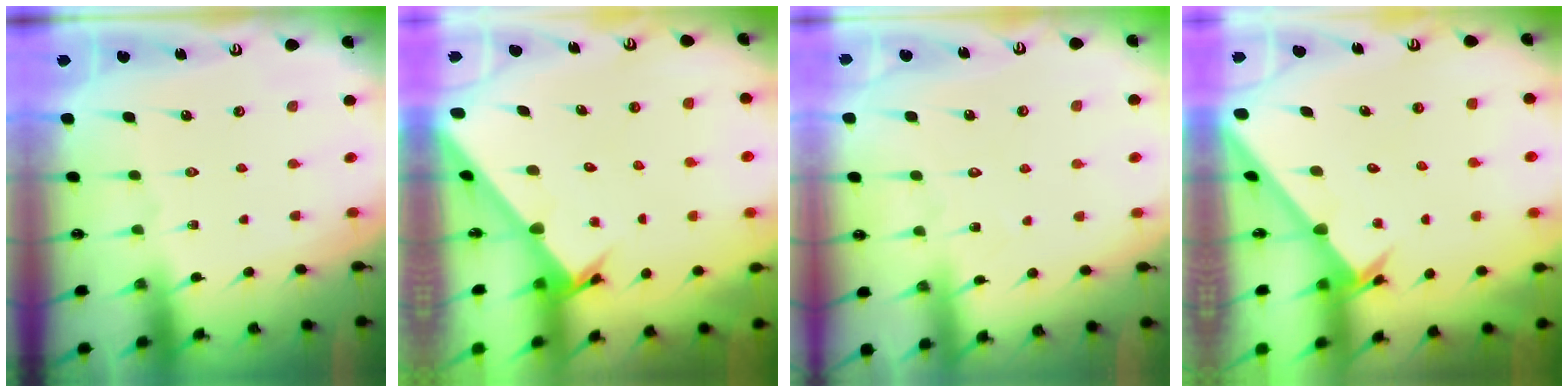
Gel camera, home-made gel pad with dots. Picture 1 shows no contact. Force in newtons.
{"total": 2.7, "press": 2.7, "slide": 0.3}
{"total": 5.9, "press": 5.9, "slide": 0.6}
{"total": 2.4, "press": 2.4, "slide": 0.2}